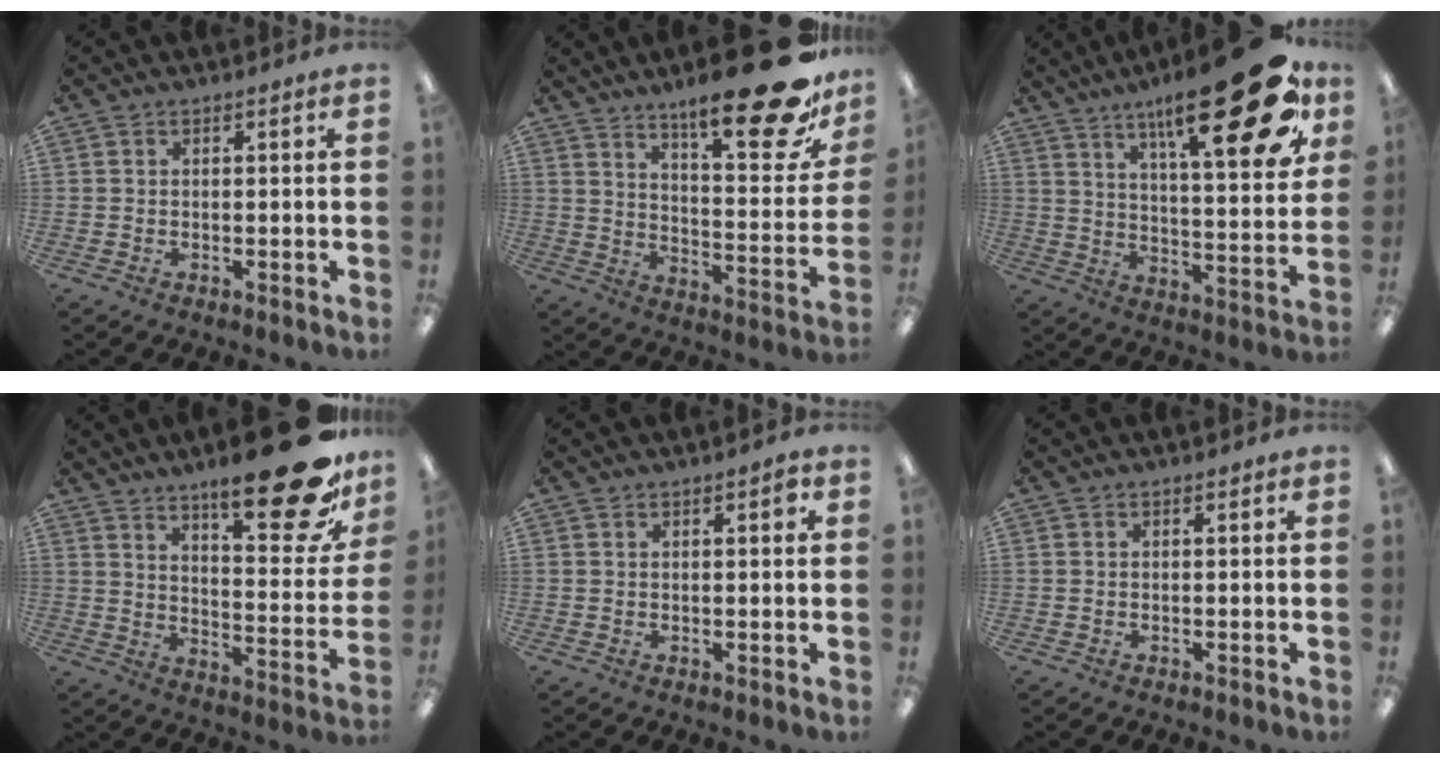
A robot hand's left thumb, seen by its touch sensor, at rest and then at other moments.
{"total": 22.9, "force": [15.6, 6.0, 15.7], "torque": [-0.231, -0.102, 0.247]}
{"total": 26.0, "force": [15.4, 7.0, 19.7], "torque": [-0.280, -0.093, 0.237]}
{"total": 24.2, "force": [15.6, 7.4, 16.9], "torque": [-0.234, -0.102, 0.246]}
{"total": 1.9, "force": [1.0, 0.5, 1.5], "torque": [-0.024, 0.001, 0.015]}
{"total": 0.0}